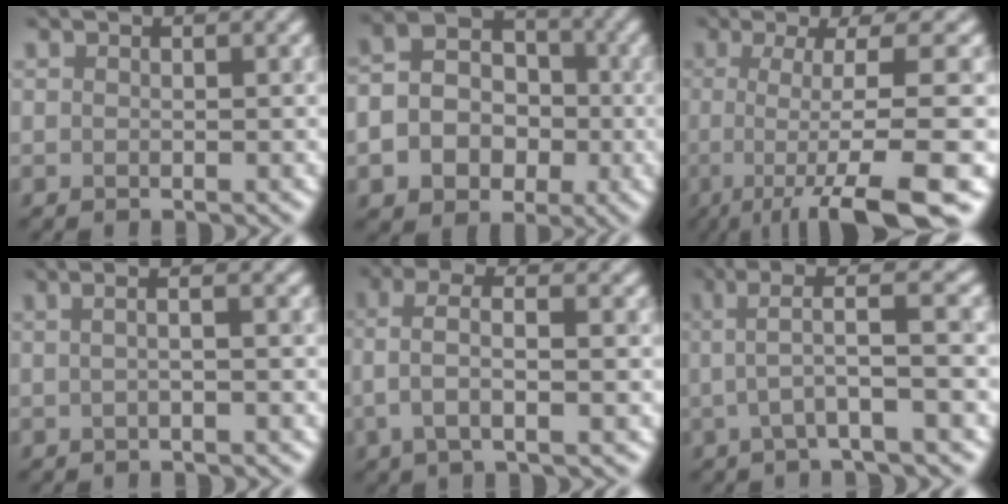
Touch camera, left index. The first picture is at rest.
{"total": 6.5, "force": [-1.6, 5.3, 3.3], "torque": [-0.058, 0.004, -0.018]}
{"total": 10.9, "force": [-2.9, 2.4, 10.3], "torque": [-0.117, 0.012, -0.037]}
{"total": 3.2, "force": [0.7, 1.5, 2.8], "torque": [-0.015, 0.020, -0.017]}
{"total": 2.8, "force": [-0.1, 0.7, 2.8], "torque": [-0.068, 0.022, 0.007]}
{"total": 4.2, "force": [0.8, 0.1, 4.1], "torque": [-0.076, 0.022, 0.024]}